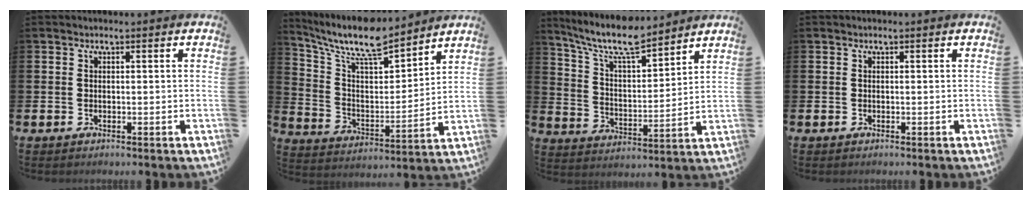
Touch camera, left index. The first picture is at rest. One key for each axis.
{"total": 10.3, "fx": 9.1, "fy": 2.2, "fz": 4.2, "tx": -0.117, "ty": -0.063, "tz": 0.158}
{"total": 9.4, "fx": 8.3, "fy": 1.8, "fz": 4.2, "tx": -0.116, "ty": -0.045, "tz": 0.146}
{"total": 0.0}